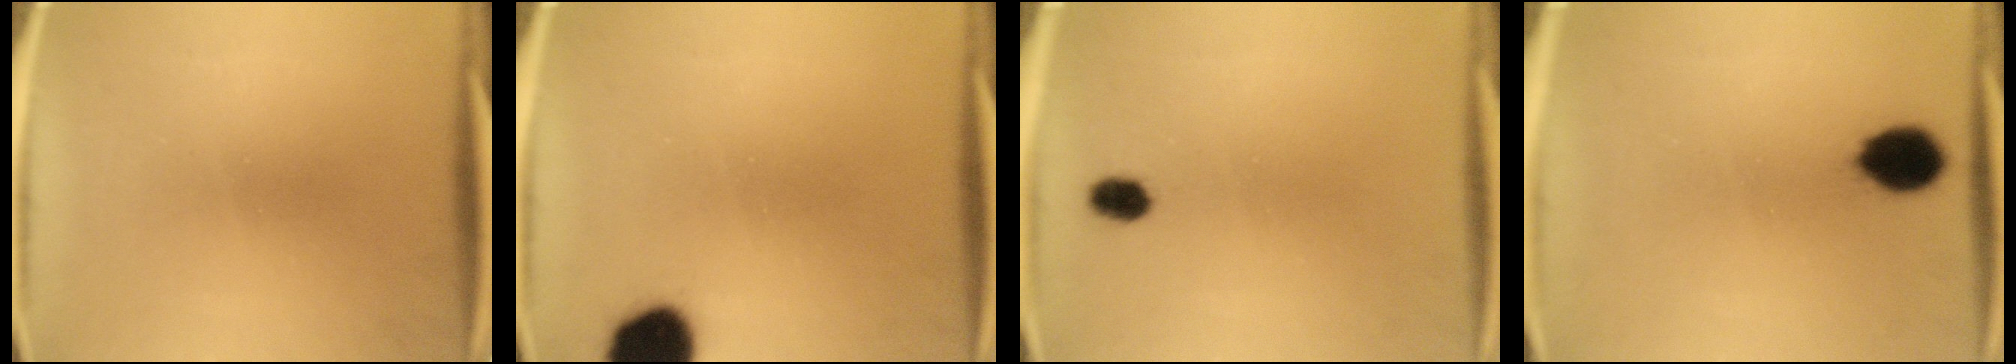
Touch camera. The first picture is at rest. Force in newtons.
{"total": 11.7}
{"total": 2.7}
{"total": 8.9}